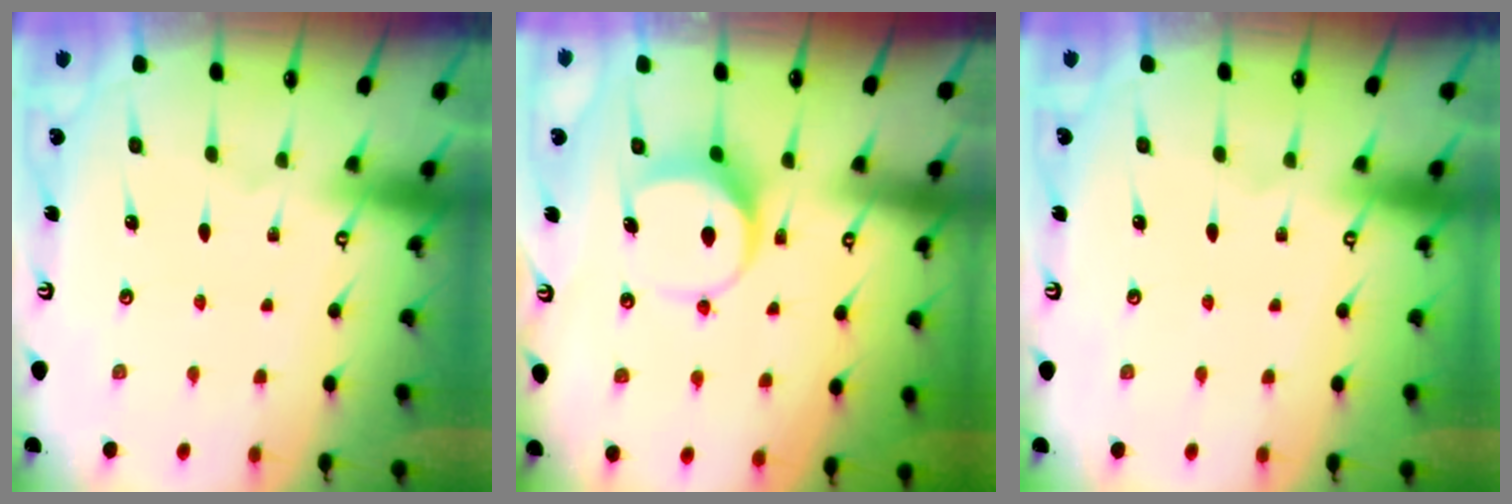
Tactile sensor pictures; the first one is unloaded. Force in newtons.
{"total": 7.4, "press": 7.4, "slide": 1.1}
{"total": 0.0}